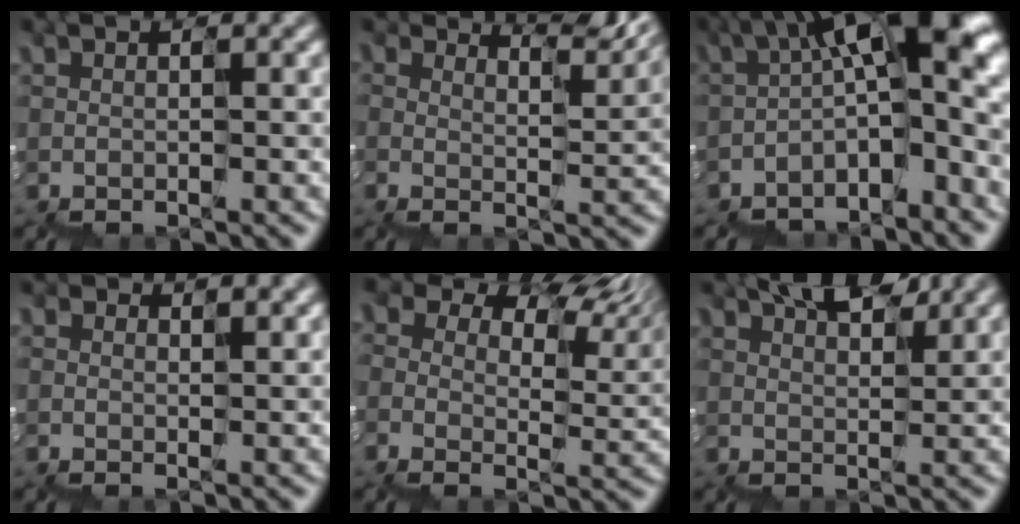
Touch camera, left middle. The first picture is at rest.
{"total": 4.1, "force": [3.8, 0.4, 1.6], "torque": [-0.019, 0.013, 0.055]}
{"total": 10.6, "force": [-1.3, 3.7, 9.9], "torque": [-0.174, 0.016, -0.022]}
{"total": 0.5, "force": [0.5, 0.3, 0.1], "torque": [0.005, 0.003, 0.010]}
{"total": 10.6, "force": [6.1, 6.2, 6.1], "torque": [-0.128, 0.003, 0.113]}
{"total": 3.4, "force": [3.1, 0.9, 1.1], "torque": [-0.031, 0.013, 0.048]}